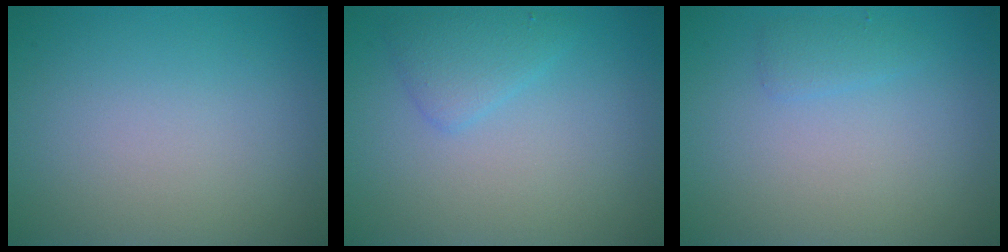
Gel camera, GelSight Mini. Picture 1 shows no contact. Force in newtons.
{"total": 2.0, "press": 2.0, "slide": 0.1}
{"total": 1.0, "press": 1.0, "slide": 0.1}